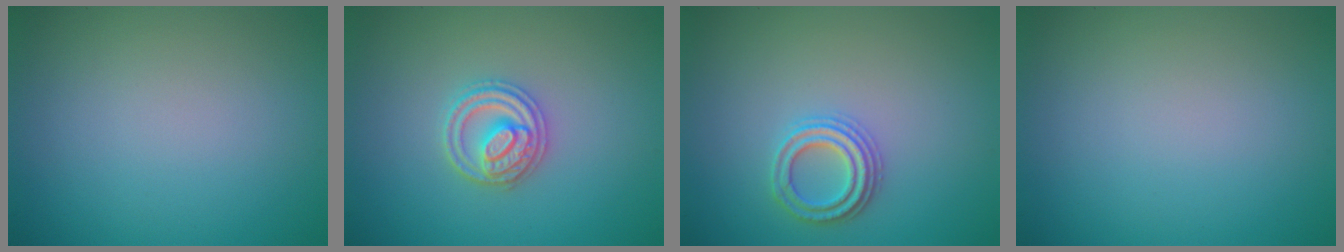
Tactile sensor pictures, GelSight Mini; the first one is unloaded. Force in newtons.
{"total": 2.8, "press": 2.8, "slide": 0.4}
{"total": 2.5, "press": 2.4, "slide": 0.4}
{"total": 0.0}